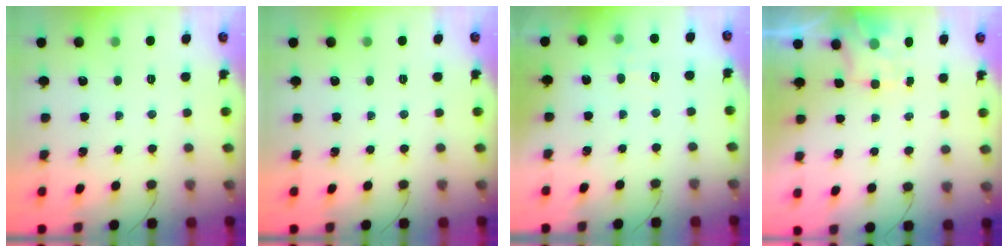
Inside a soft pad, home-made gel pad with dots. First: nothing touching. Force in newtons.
{"total": 0.0}
{"total": 3.3, "press": 3.0, "slide": 1.4}
{"total": 1.5, "press": 1.3, "slide": 0.8}